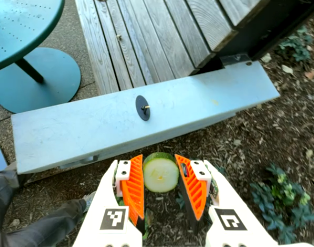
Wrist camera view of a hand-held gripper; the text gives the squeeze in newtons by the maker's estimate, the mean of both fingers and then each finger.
{"total": 10.6, "left": 10.5, "right": 10.7}